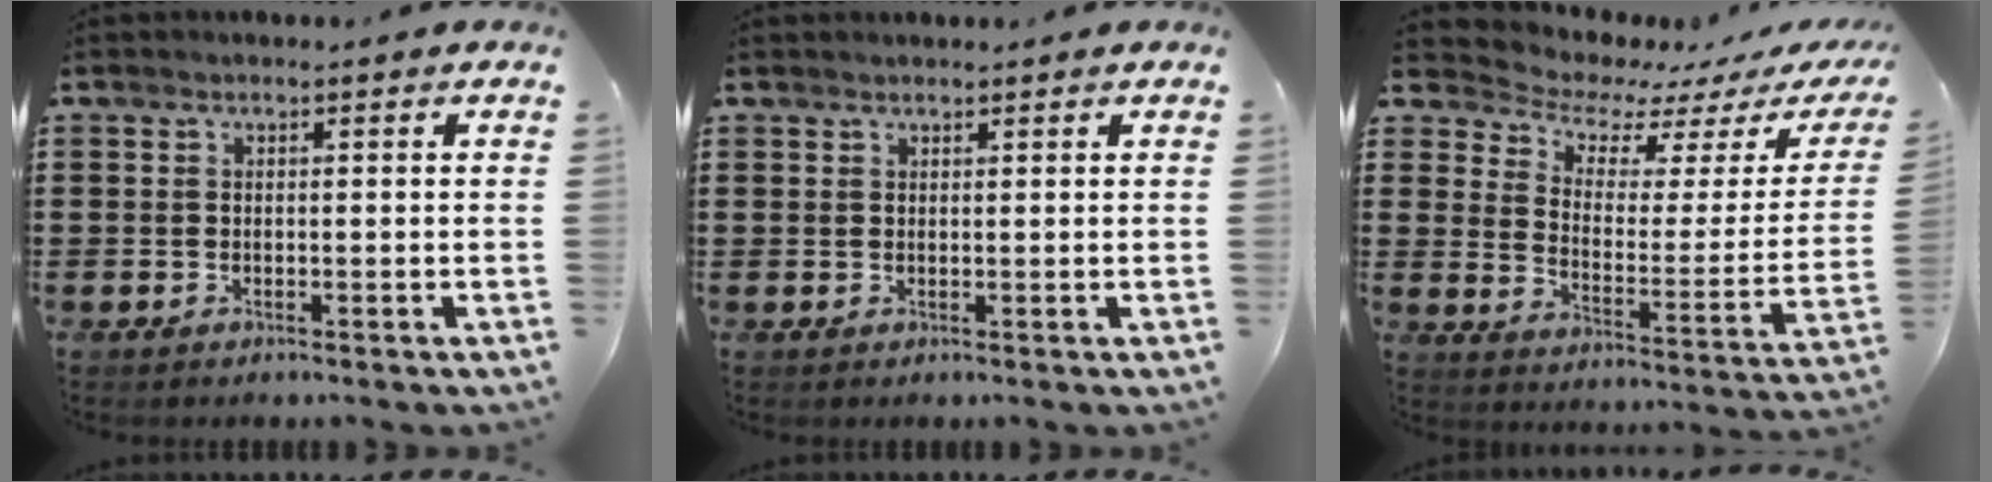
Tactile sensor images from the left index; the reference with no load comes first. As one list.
[{"total": 1.0, "force": [1.0, 0.1, 0.1], "torque": [-0.004, -0.001, 0.019]}, {"total": 4.9, "force": [4.5, 1.8, 0.8], "torque": [-0.042, -0.043, 0.073]}]